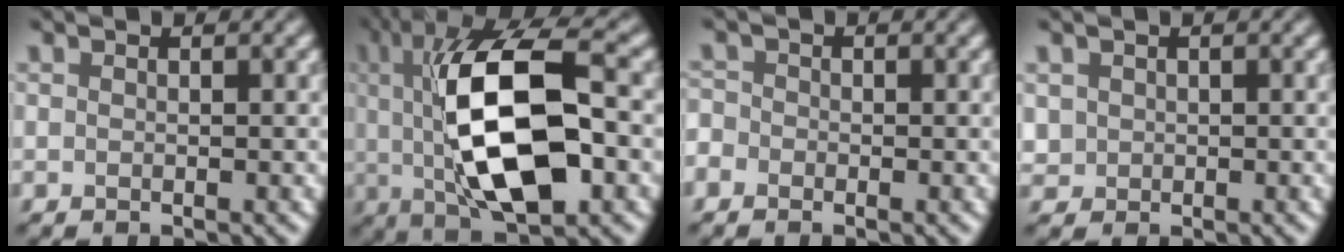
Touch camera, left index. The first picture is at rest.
{"total": 13.1, "force": [0.5, 5.3, 12.0], "torque": [-0.207, 0.007, 0.003]}
{"total": 1.4, "force": [-0.9, 1.1, 0.1], "torque": [0.006, 0.006, -0.021]}
{"total": 1.2, "force": [0.3, 1.1, 0.1], "torque": [-0.002, -0.007, 0.009]}